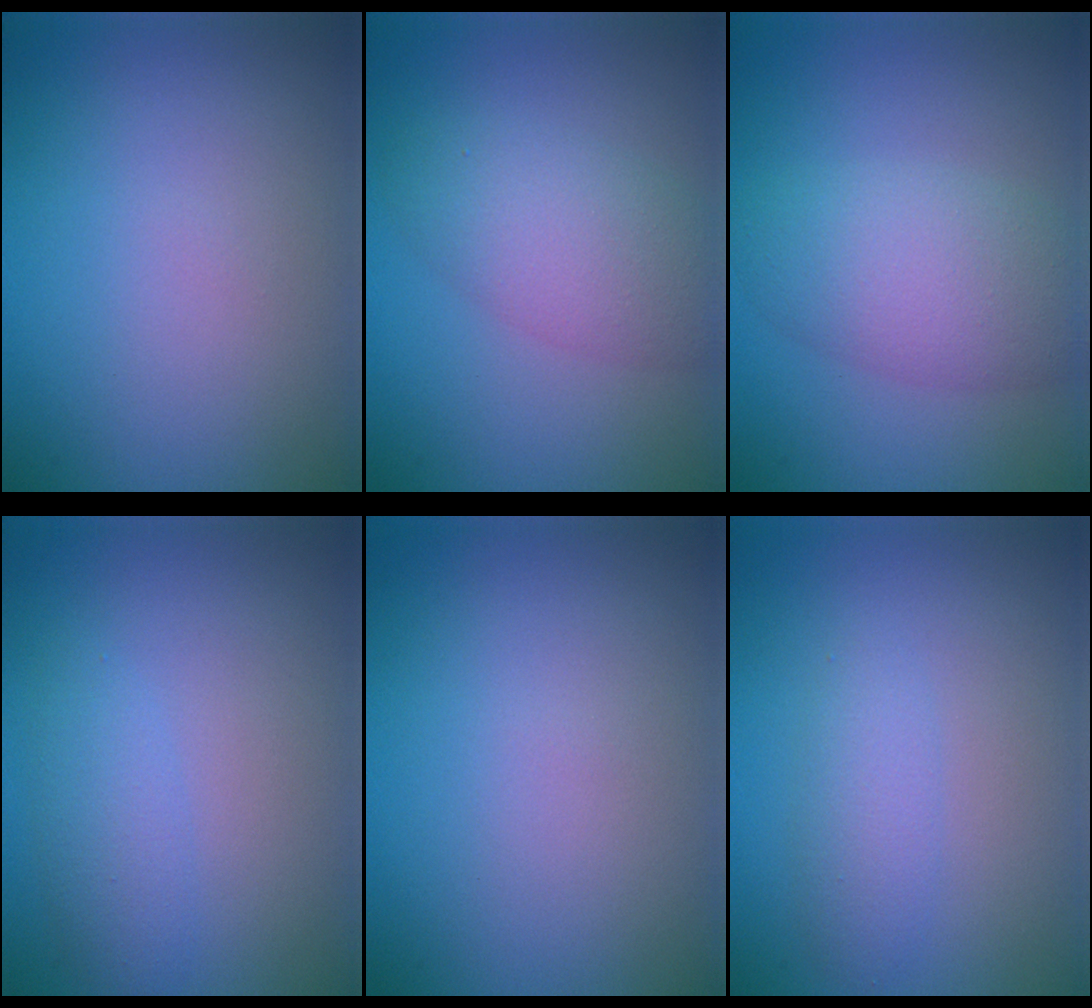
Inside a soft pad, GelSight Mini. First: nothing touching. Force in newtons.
{"total": 4.6, "press": 4.6, "slide": 0.2}
{"total": 5.4, "press": 5.4, "slide": 0.4}
{"total": 2.1, "press": 2.1, "slide": 0.1}
{"total": 0.0}
{"total": 2.0, "press": 2.0, "slide": 0.0}